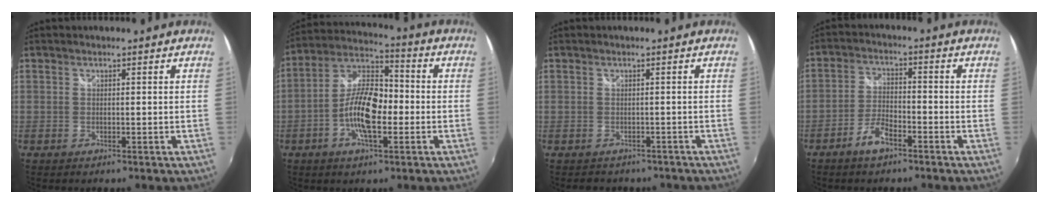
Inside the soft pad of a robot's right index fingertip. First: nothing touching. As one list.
[{"total": 12.1, "force": [-2.9, 4.8, 10.8], "torque": [-0.216, 0.011, -0.059]}, {"total": 3.3, "force": [-2.1, 2.5, 0.6], "torque": [-0.004, 0.008, -0.022]}, {"total": 5.3, "force": [-3.7, 1.9, 3.4], "torque": [-0.078, 0.006, -0.068]}]